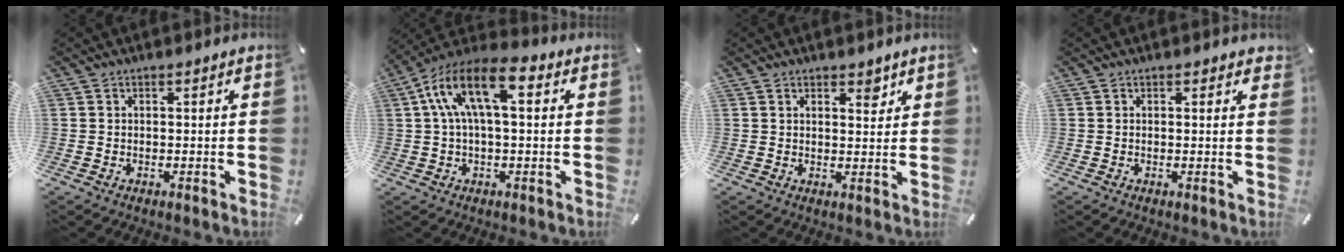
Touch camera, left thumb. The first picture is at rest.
{"total": 13.1, "force": [2.9, 6.1, 11.2], "torque": [-0.223, -0.002, 0.051]}
{"total": 3.1, "force": [2.1, 1.5, 1.7], "torque": [-0.014, -0.011, 0.031]}
{"total": 0.7, "force": [0.4, 0.4, 0.4], "torque": [-0.002, -0.002, 0.006]}